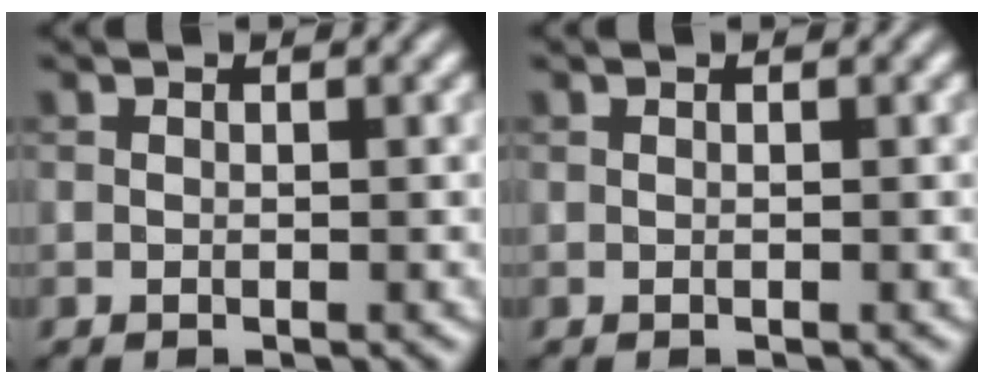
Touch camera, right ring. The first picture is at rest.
{"total": 0.0}